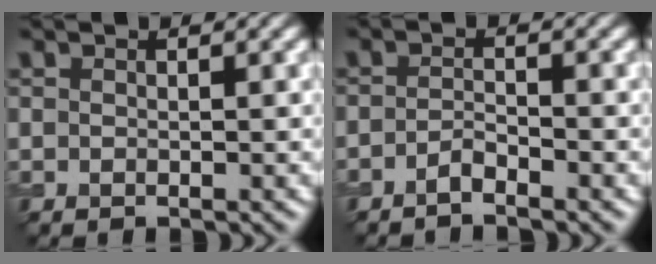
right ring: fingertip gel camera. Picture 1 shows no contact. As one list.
[{"total": 1.4, "force": [-1.1, 0.2, 0.8], "torque": [-0.016, 0.003, -0.024]}]